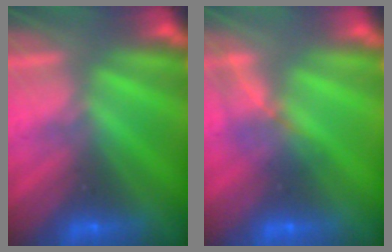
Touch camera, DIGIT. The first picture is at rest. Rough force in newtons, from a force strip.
{"total": 1.6}